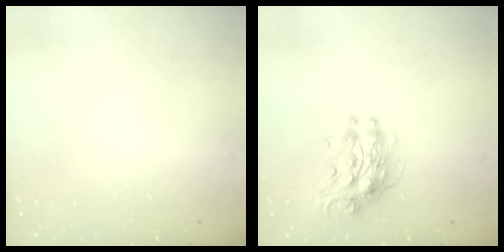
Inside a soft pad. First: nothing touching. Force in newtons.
{"total": 11.5, "press": 11.4, "slide": 0.9}